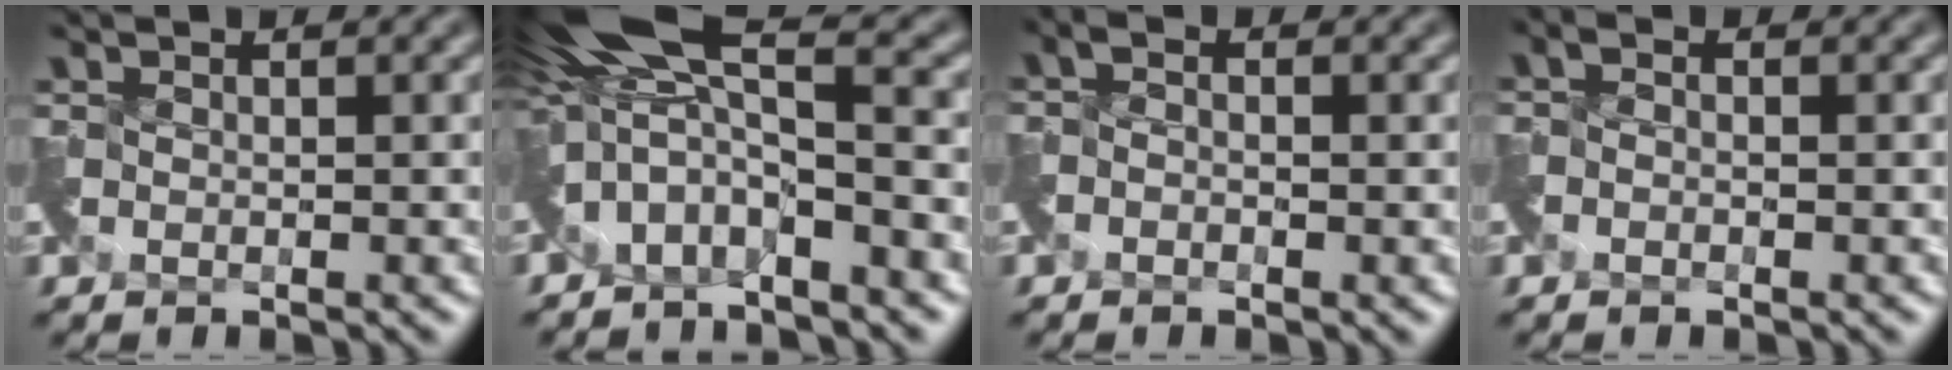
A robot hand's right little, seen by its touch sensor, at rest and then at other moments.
{"total": 6.8, "force": [-0.4, 2.8, 6.2], "torque": [-0.115, 0.007, -0.023]}
{"total": 1.2, "force": [-1.2, 0.1, -0.4], "torque": [0.002, -0.011, -0.022]}
{"total": 1.3, "force": [-1.1, 0.0, -0.7], "torque": [0.010, -0.010, -0.020]}